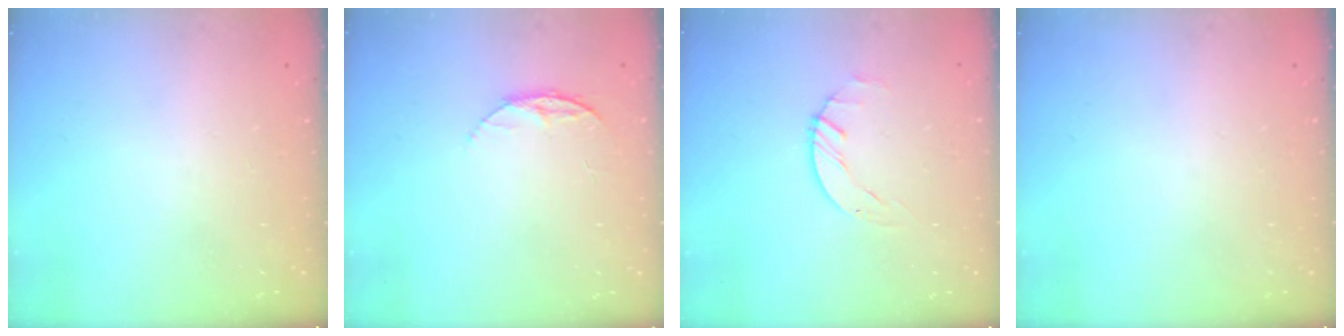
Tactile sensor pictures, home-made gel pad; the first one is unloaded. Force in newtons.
{"total": 6.5, "press": 6.5, "slide": 0.7}
{"total": 0.6, "press": 0.6, "slide": 0.1}
{"total": 0.0}